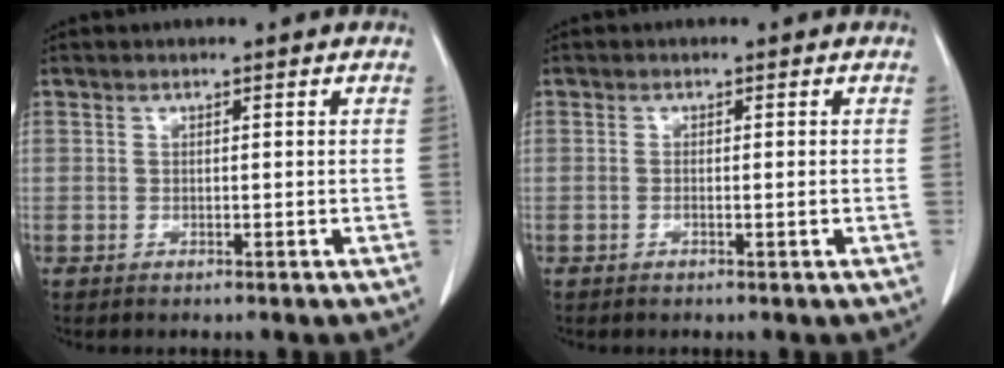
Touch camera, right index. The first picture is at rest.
{"total": 1.1, "force": [-0.3, 0.1, 1.1], "torque": [-0.018, -0.001, -0.002]}